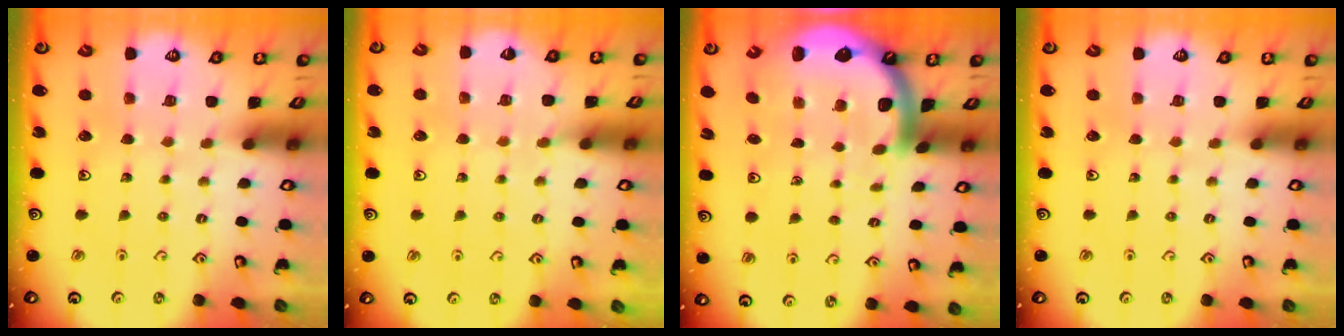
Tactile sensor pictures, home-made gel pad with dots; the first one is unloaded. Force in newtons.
{"total": 4.5, "press": 4.4, "slide": 0.6}
{"total": 5.9, "press": 5.8, "slide": 0.7}
{"total": 0.0}